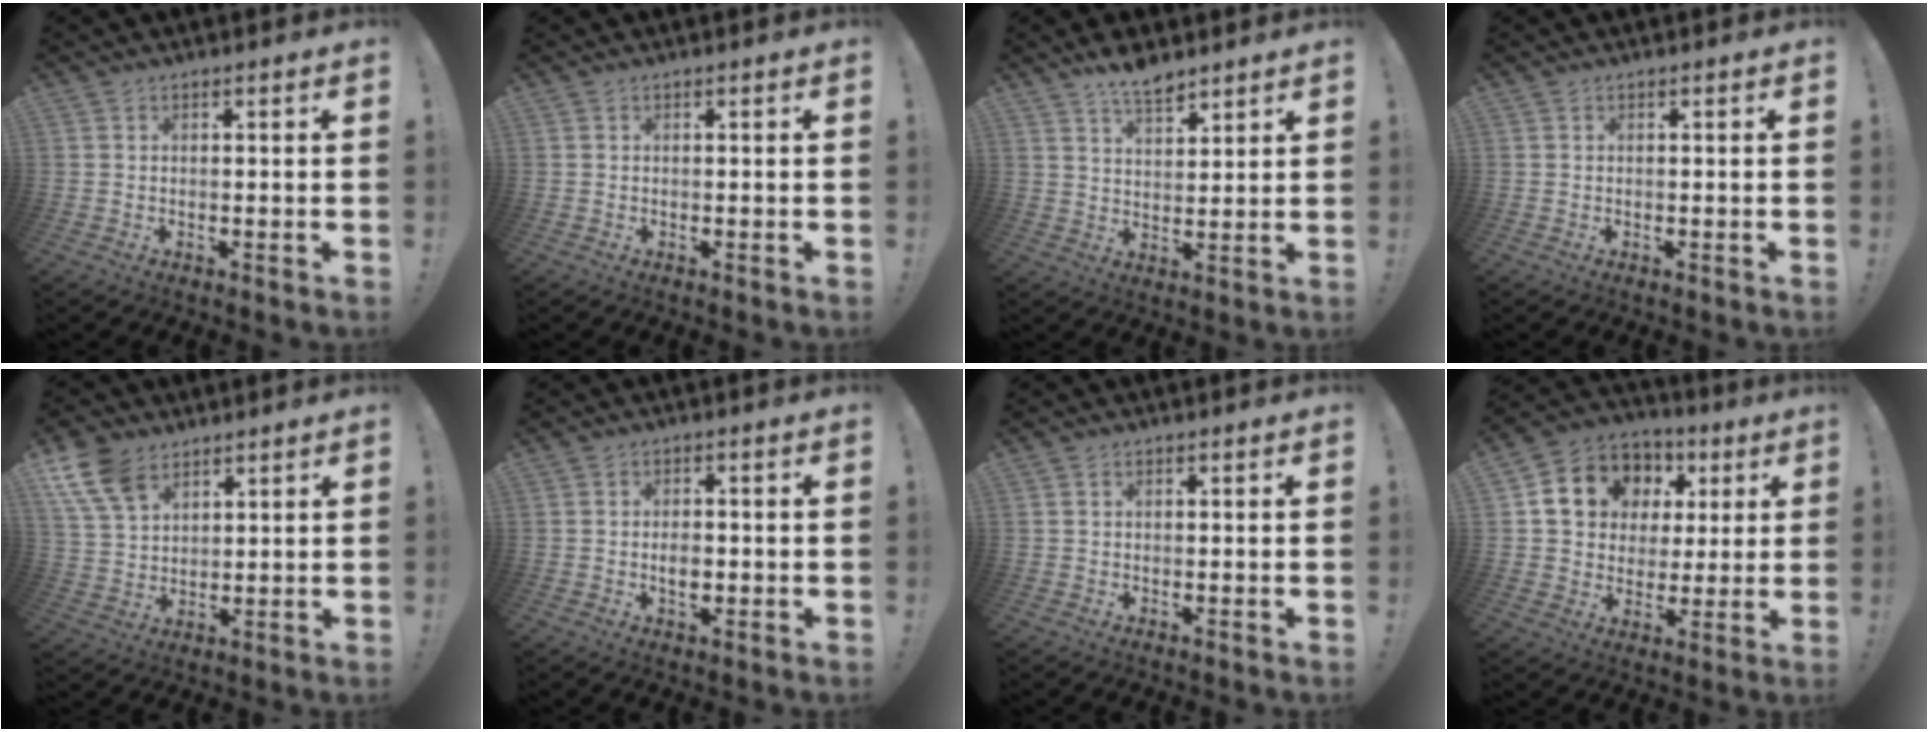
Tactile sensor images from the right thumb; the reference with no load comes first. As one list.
[{"total": 0.0}, {"total": 7.2, "force": [5.9, 2.5, 3.4], "torque": [-0.051, -0.039, 0.105]}, {"total": 0.0}, {"total": 11.8, "force": [7.2, 7.5, 5.6], "torque": [-0.114, -0.031, 0.144]}, {"total": 3.9, "force": [-0.9, 2.4, 2.9], "torque": [-0.029, -0.001, -0.018]}, {"total": 0.5, "force": [0.3, 0.4, 0.1], "torque": [0.005, -0.001, 0.003]}, {"total": 13.5, "force": [4.5, 11.5, 5.5], "torque": [-0.079, -0.015, 0.100]}]